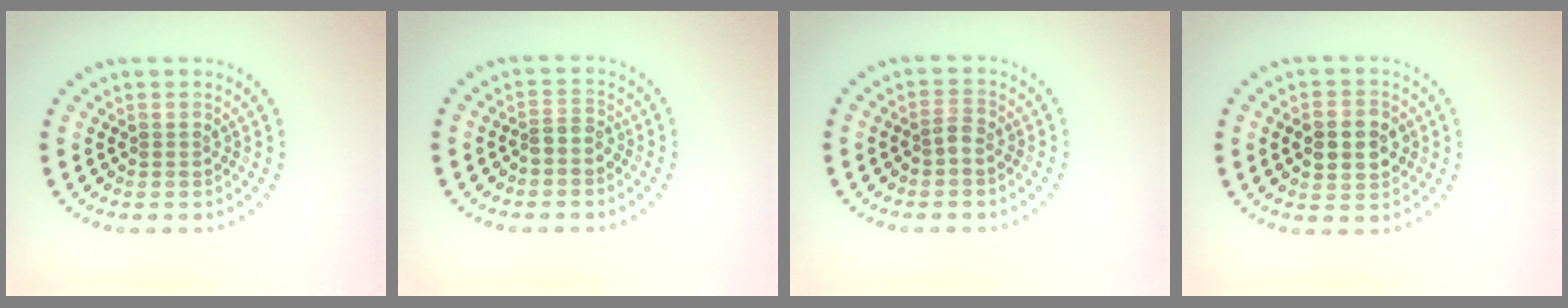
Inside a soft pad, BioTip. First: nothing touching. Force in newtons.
{"total": 1.8, "press": 1.4, "slide": 1.2}
{"total": 1.0, "press": 0.9, "slide": 0.5}
{"total": 4.4, "press": 4.4, "slide": 0.1}